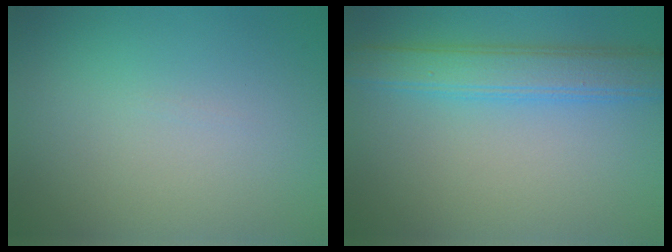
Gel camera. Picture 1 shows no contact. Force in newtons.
{"total": 4.5, "press": 4.5, "slide": 0.2}